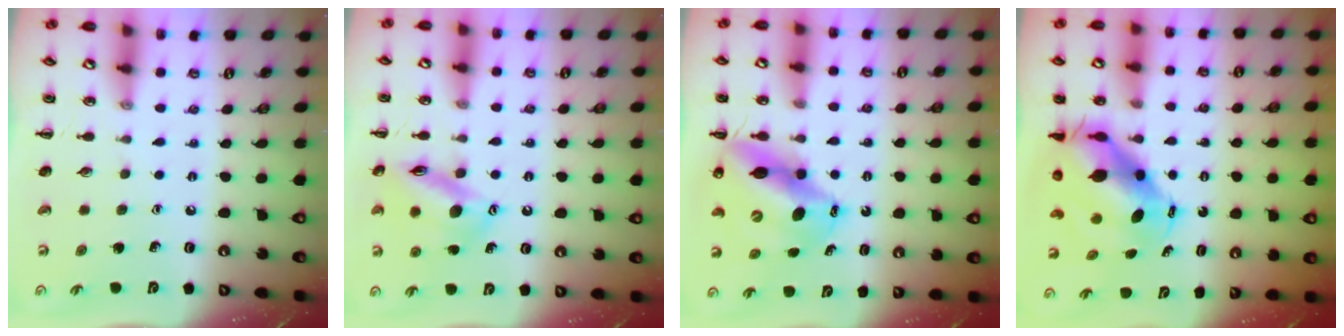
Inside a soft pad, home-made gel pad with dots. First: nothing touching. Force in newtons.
{"total": 14.5, "press": 14.4, "slide": 1.7}
{"total": 14.1, "press": 13.6, "slide": 3.6}
{"total": 10.3, "press": 10.1, "slide": 2.1}